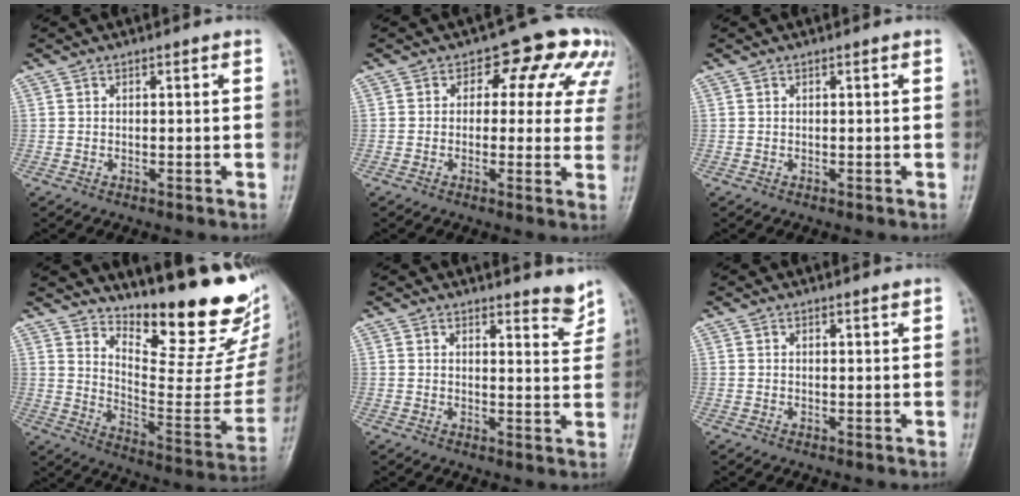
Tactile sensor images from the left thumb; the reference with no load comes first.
{"total": 10.5, "force": [4.2, 6.8, 6.8], "torque": [-0.020, 0.005, 0.035]}
{"total": 0.0}
{"total": 23.3, "force": [18.4, 6.4, 12.8], "torque": [-0.147, -0.154, 0.264]}
{"total": 3.8, "force": [3.5, 0.9, 1.1], "torque": [-0.005, -0.037, 0.039]}
{"total": 0.6, "force": [0.6, 0.0, 0.1], "torque": [-0.004, -0.004, 0.008]}